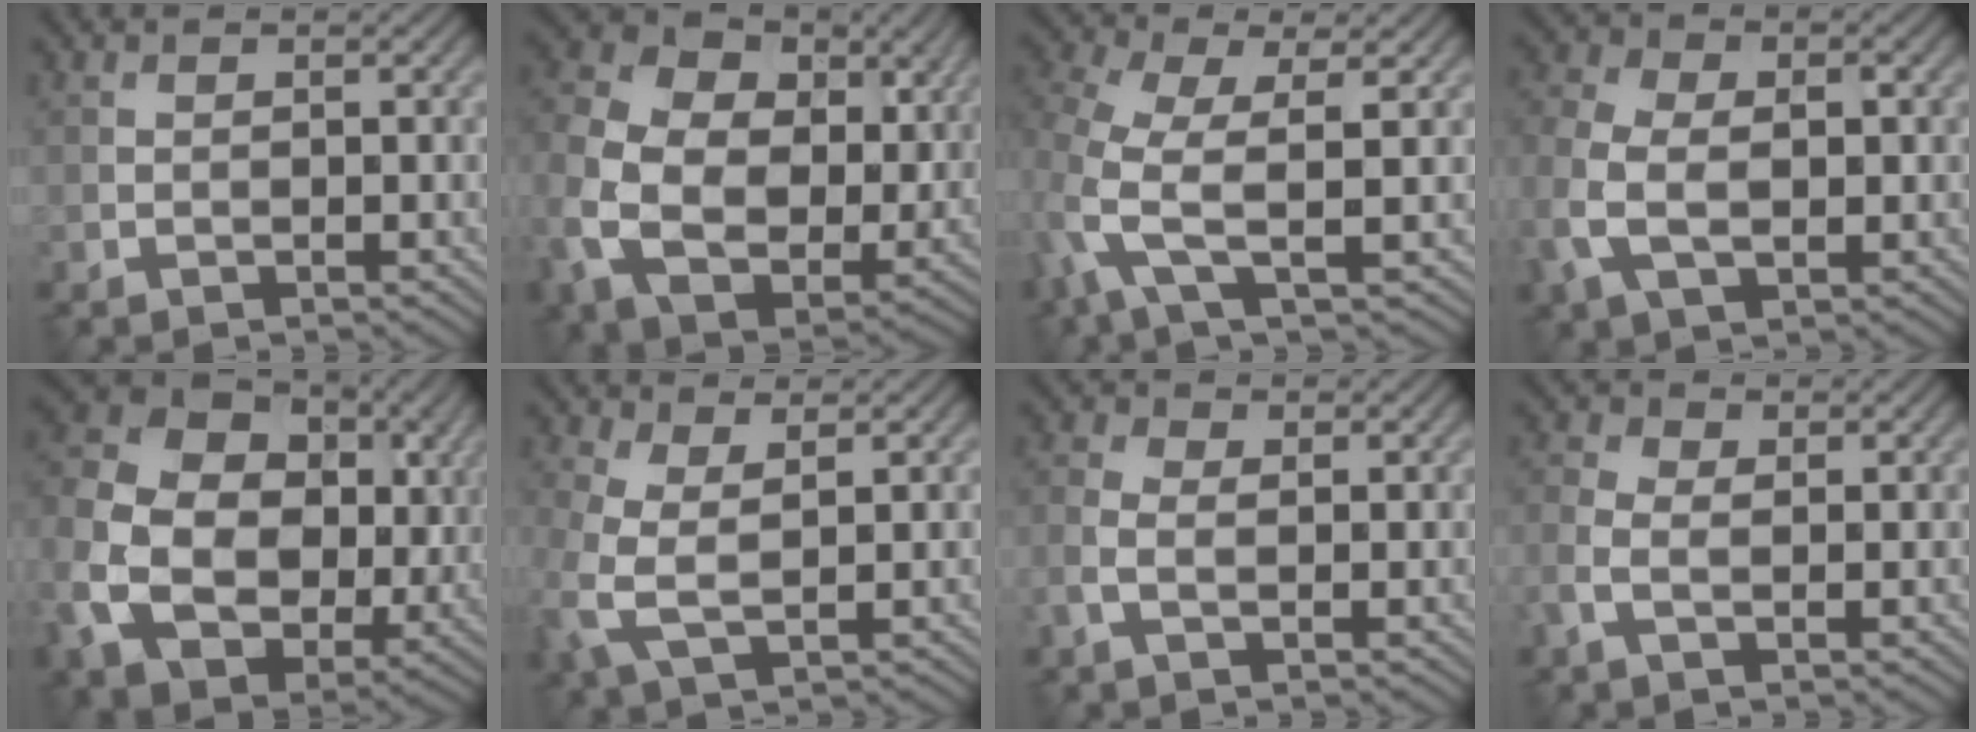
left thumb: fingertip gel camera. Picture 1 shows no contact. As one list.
[{"total": 14.1, "force": [1.2, 11.0, 8.7], "torque": [-0.225, -0.006, 0.023]}, {"total": 6.3, "force": [0.7, 2.2, 5.9], "torque": [-0.142, 0.002, 0.005]}, {"total": 8.3, "force": [-1.2, 5.4, 6.1], "torque": [-0.153, -0.003, -0.025]}, {"total": 16.1, "force": [-0.7, 12.7, 9.8], "torque": [-0.244, -0.012, -0.013]}, {"total": 6.0, "force": [0.2, 3.4, 4.9], "torque": [-0.147, -0.004, 0.004]}, {"total": 2.7, "force": [-0.1, 1.5, 2.2], "torque": [-0.062, 0.005, -0.007]}, {"total": 3.2, "force": [-0.2, 1.9, 2.6], "torque": [-0.073, 0.005, -0.012]}]